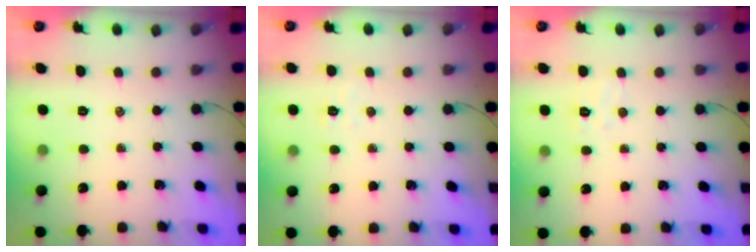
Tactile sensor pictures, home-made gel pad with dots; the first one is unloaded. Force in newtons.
{"total": 2.3, "press": 2.2, "slide": 0.7}
{"total": 3.7, "press": 3.5, "slide": 1.0}